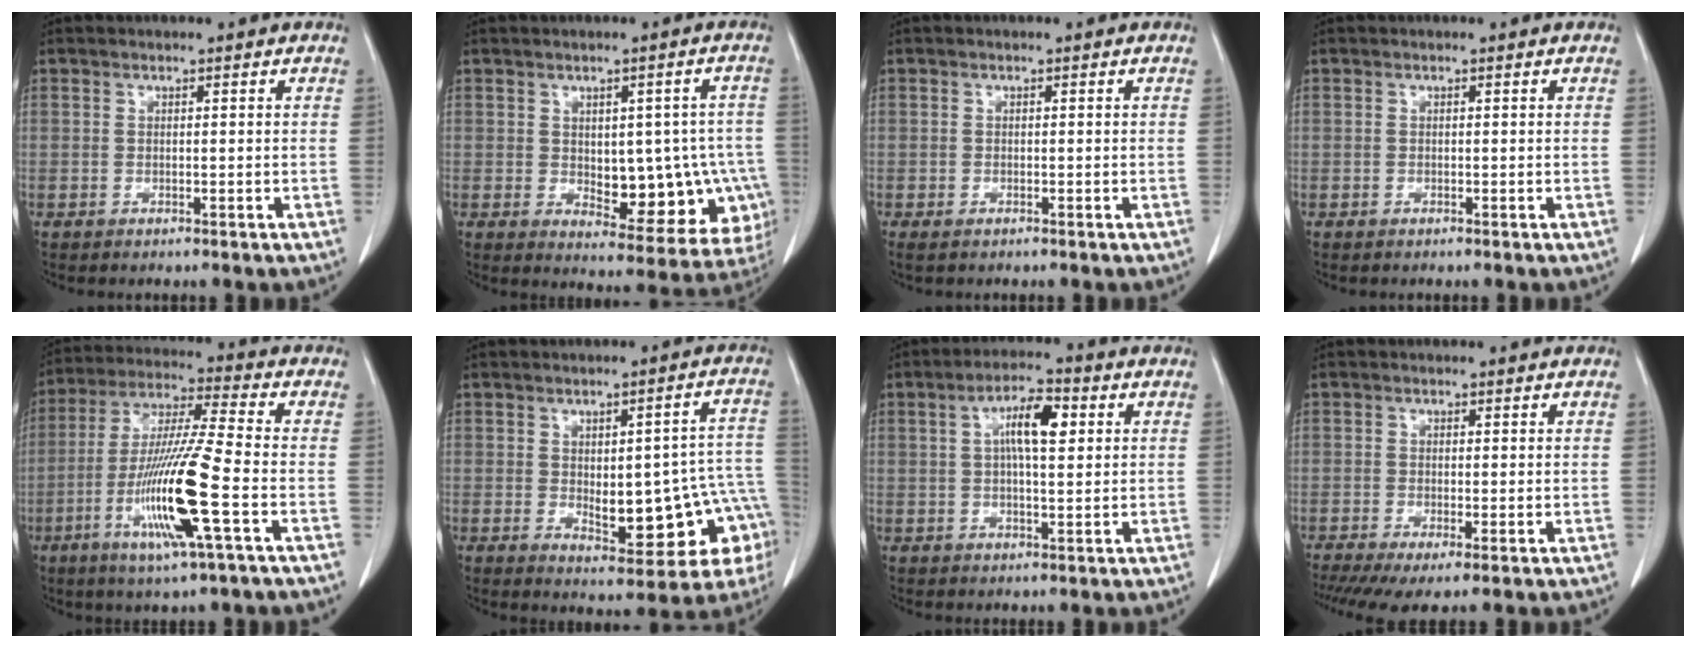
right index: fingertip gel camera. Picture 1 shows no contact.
{"total": 13.9, "force": [-2.0, 6.9, 11.9], "torque": [-0.125, 0.015, -0.005]}
{"total": 0.7, "force": [-0.5, 0.3, 0.5], "torque": [-0.013, -0.002, -0.002]}
{"total": 0.0}
{"total": 15.5, "force": [-4.9, -0.2, 14.7], "torque": [-0.298, -0.019, -0.097]}
{"total": 16.0, "force": [-3.0, 5.9, 14.6], "torque": [-0.131, 0.031, -0.014]}
{"total": 7.2, "force": [1.9, 1.9, 6.6], "torque": [-0.121, 0.013, 0.030]}
{"total": 5.4, "force": [-3.0, 1.3, 4.3], "torque": [-0.071, -0.016, -0.054]}